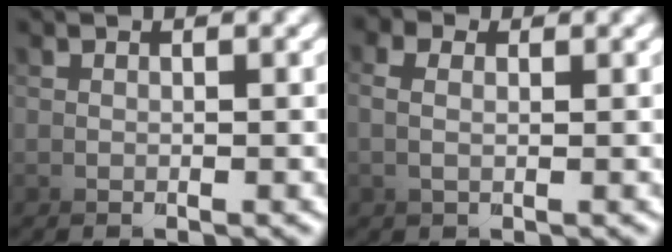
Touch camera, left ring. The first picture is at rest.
{"total": 2.8, "force": [-1.0, -2.4, -1.0], "torque": [0.029, 0.010, -0.025]}